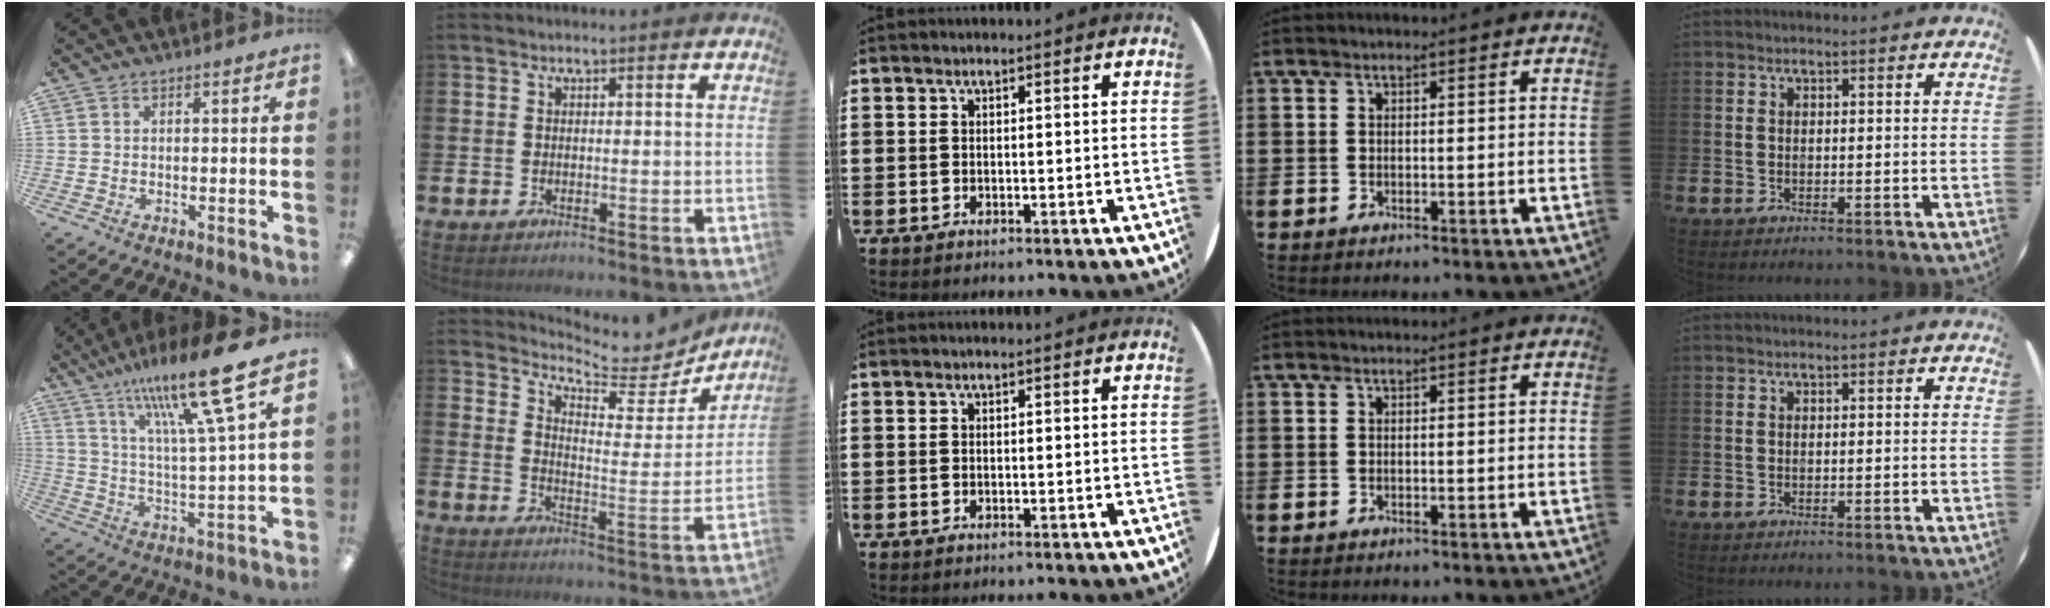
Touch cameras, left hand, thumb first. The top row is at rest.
{"thumb": {"total": 18.6, "force": [12.4, 2.3, 13.7], "torque": [-0.234, -0.067, 0.190]}, "index": {"total": 6.3, "force": [6.1, 1.3, 1.1], "torque": [-0.035, -0.063, 0.097]}}